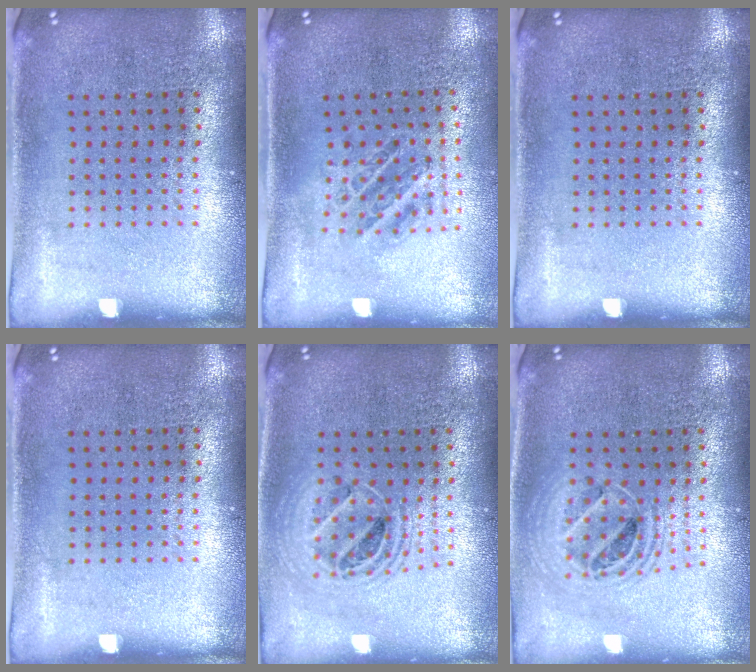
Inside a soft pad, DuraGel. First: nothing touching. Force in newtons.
{"total": 1.0, "press": 1.0, "slide": 0.1}
{"total": 0.0}
{"total": 0.0}
{"total": 1.7, "press": 1.5, "slide": 0.8}
{"total": 1.7, "press": 1.4, "slide": 0.9}